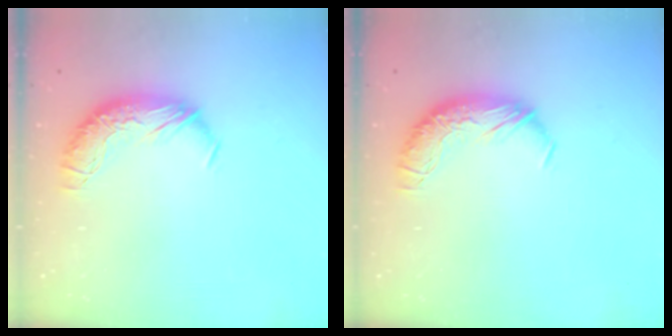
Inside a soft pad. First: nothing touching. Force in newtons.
{"total": 0.0}